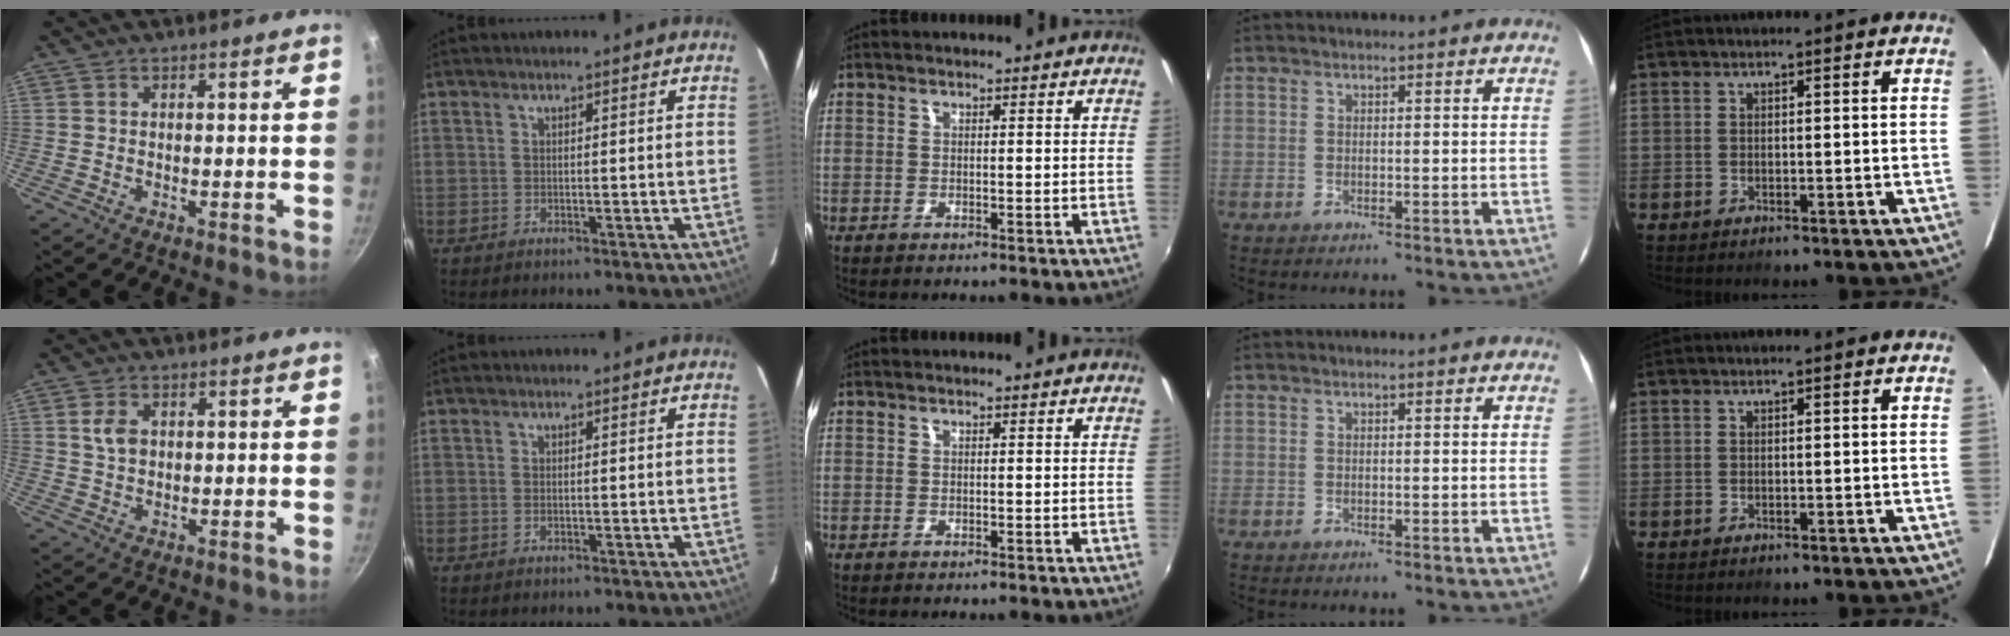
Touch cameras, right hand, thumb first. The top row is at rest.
{"thumb": {"total": 3.9, "force": [1.0, 2.7, 2.7], "torque": [-0.044, 0.000, 0.018]}, "index": {"total": 0.6, "force": [0.0, 0.4, 0.4], "torque": [-0.009, 0.000, 0.000]}}